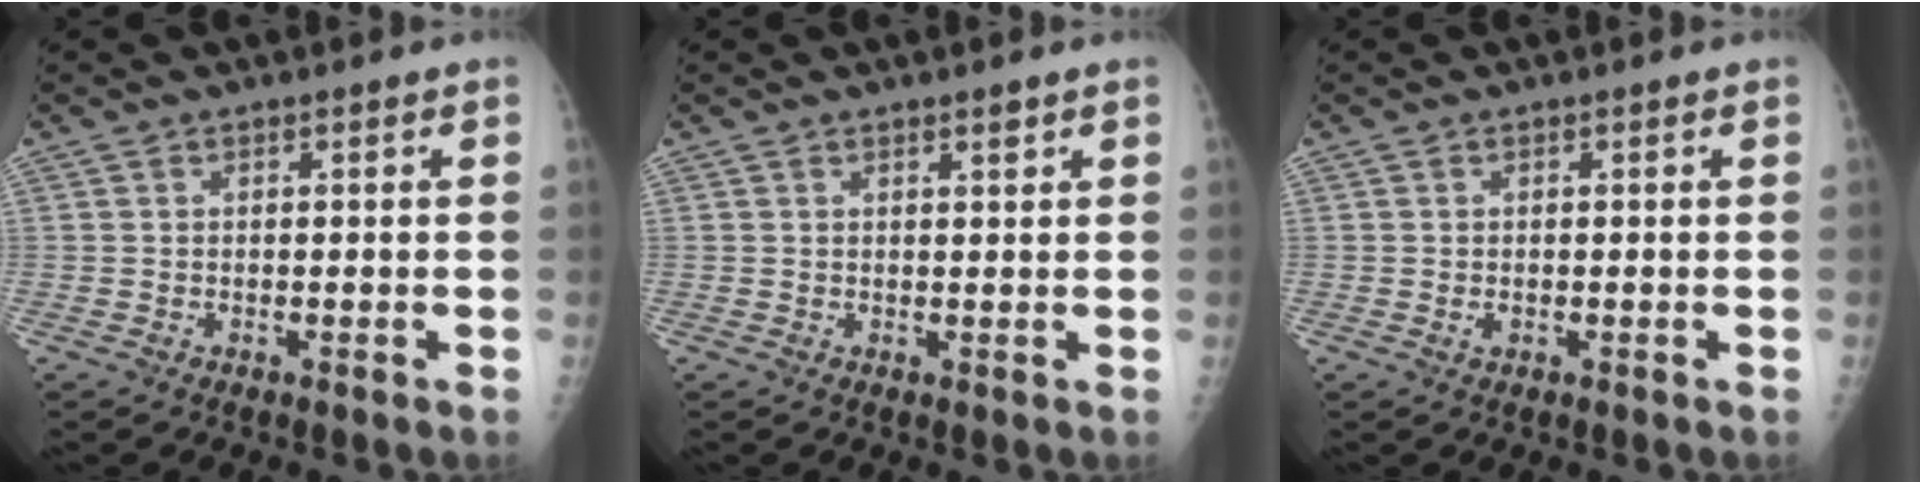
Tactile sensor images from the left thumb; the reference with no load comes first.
{"total": 1.4, "force": [1.0, 0.4, 0.9], "torque": [-0.009, -0.006, 0.015]}
{"total": 0.9, "force": [-0.1, 0.7, 0.6], "torque": [-0.008, -0.001, 0.000]}